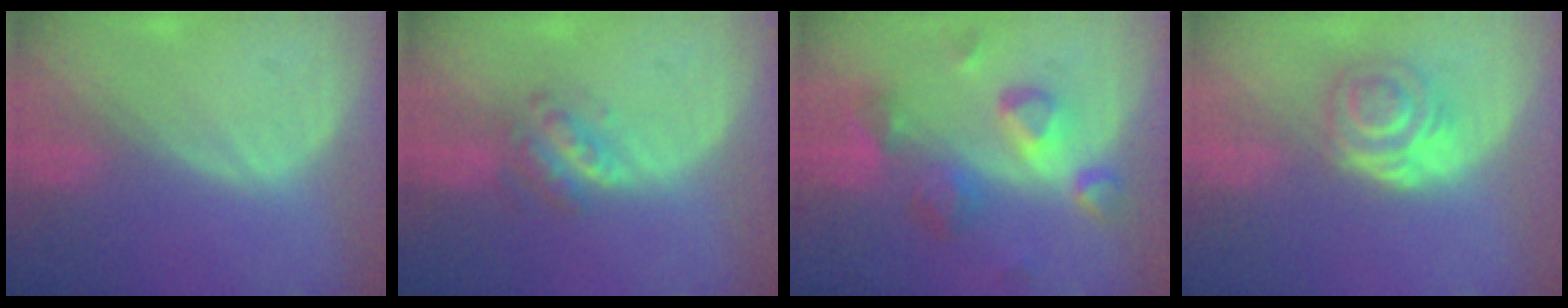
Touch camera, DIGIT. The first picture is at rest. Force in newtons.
{"total": 4.9, "press": 4.4, "slide": 2.1}
{"total": 9.4, "press": 8.2, "slide": 4.6}
{"total": 6.3, "press": 5.2, "slide": 3.5}